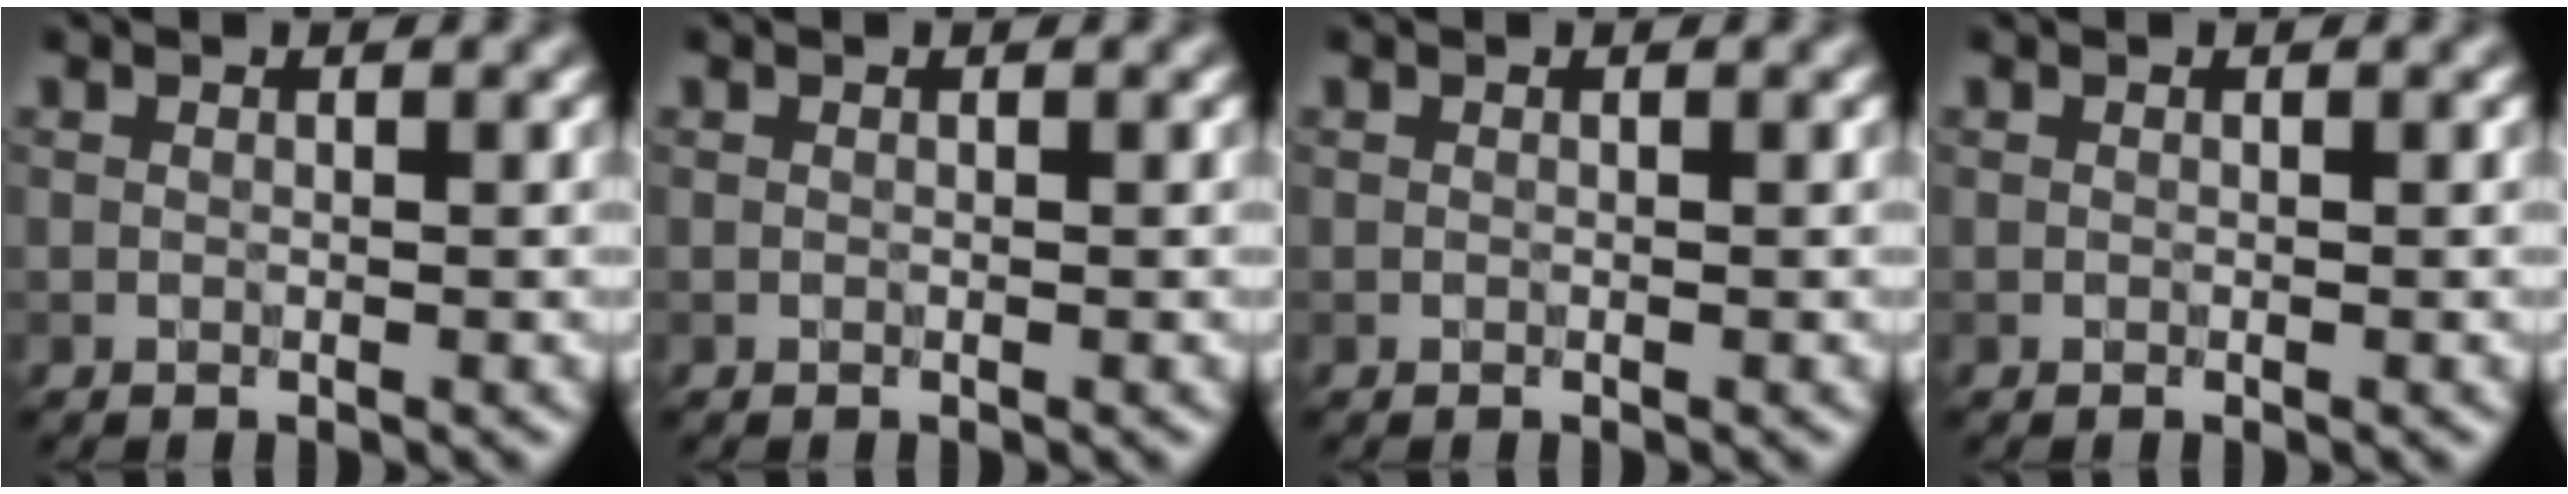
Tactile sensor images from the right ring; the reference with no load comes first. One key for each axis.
{"total": 0.0}
{"total": 0.0}
{"total": 0.0}